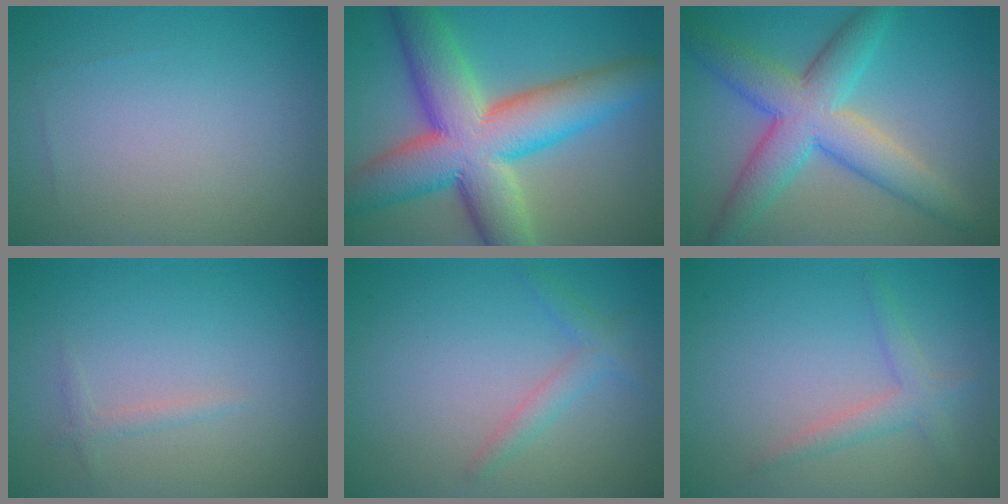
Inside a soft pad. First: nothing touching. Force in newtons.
{"total": 13.0, "press": 13.0, "slide": 0.5}
{"total": 7.5, "press": 7.5, "slide": 0.2}
{"total": 0.9, "press": 0.9, "slide": 0.1}
{"total": 1.9, "press": 1.9, "slide": 0.0}
{"total": 2.1, "press": 2.1, "slide": 0.1}